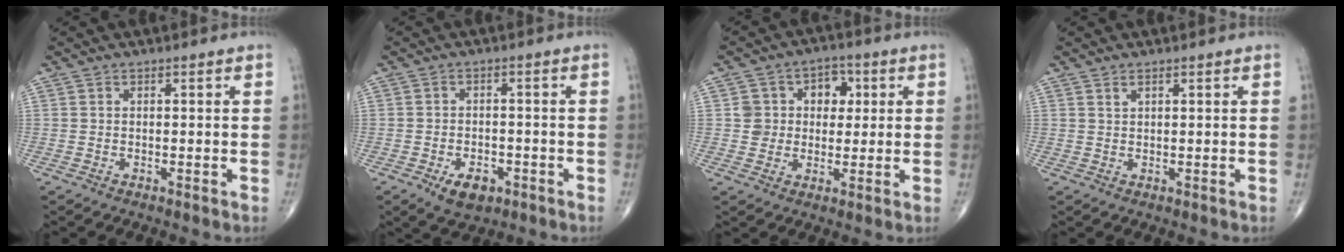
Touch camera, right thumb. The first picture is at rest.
{"total": 5.6, "force": [-2.8, 3.2, 3.6], "torque": [-0.048, 0.008, -0.041]}
{"total": 7.7, "force": [1.5, 6.9, 3.1], "torque": [0.004, 0.011, 0.019]}
{"total": 0.9, "force": [0.7, 0.2, 0.5], "torque": [-0.010, 0.000, 0.015]}